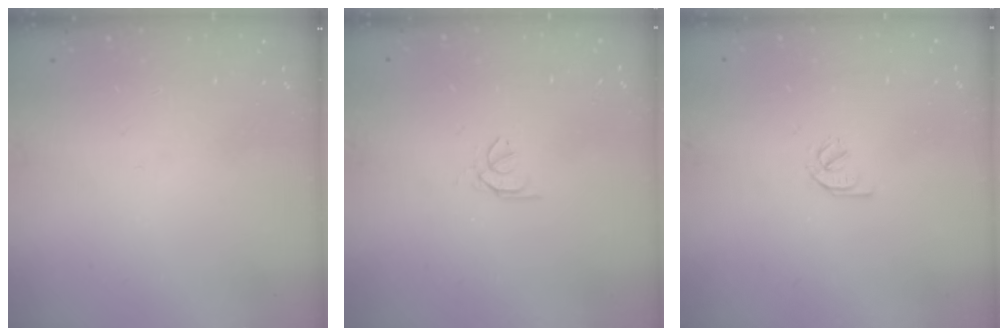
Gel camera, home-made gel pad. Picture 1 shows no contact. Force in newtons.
{"total": 0.6, "press": 0.4, "slide": 0.3}
{"total": 2.1, "press": 1.9, "slide": 0.8}